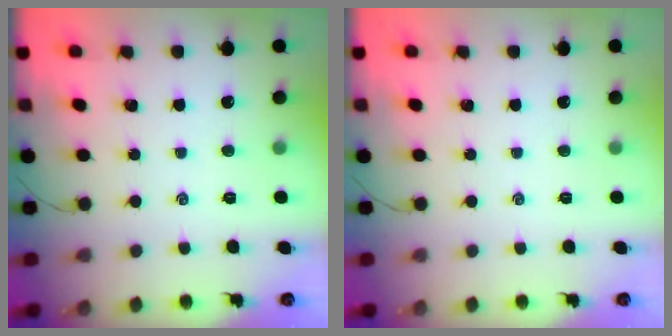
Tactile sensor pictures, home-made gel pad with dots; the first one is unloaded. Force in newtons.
{"total": 0.0}